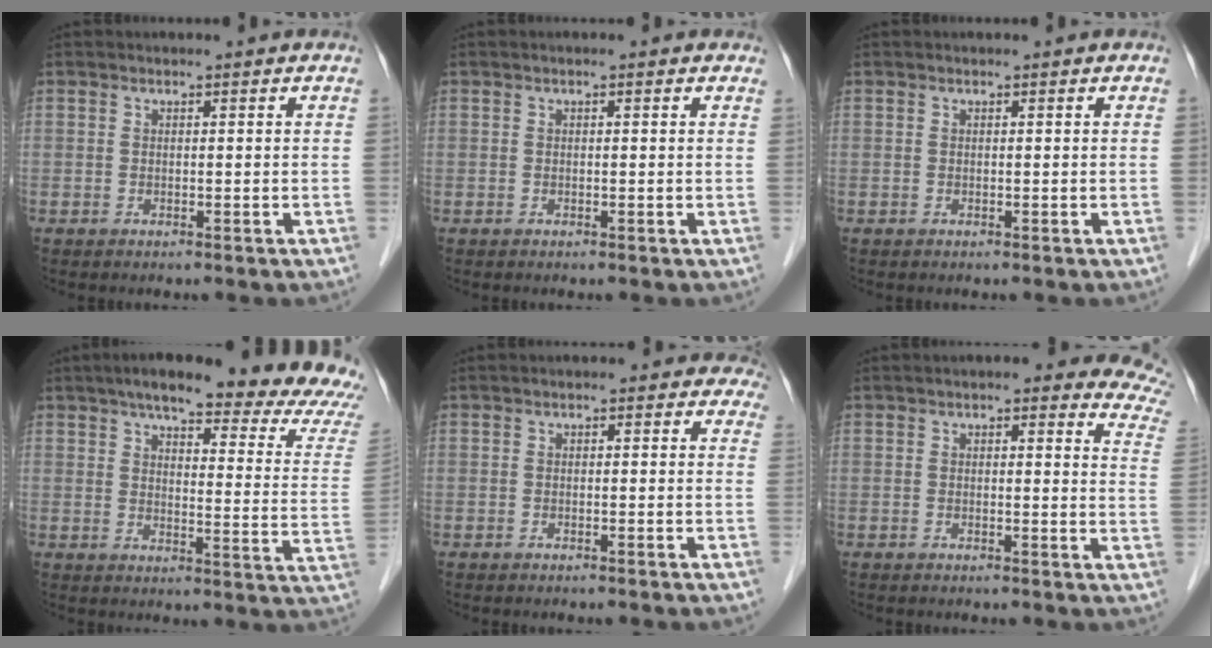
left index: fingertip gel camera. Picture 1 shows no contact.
{"total": 1.1, "force": [0.8, 0.4, 0.7], "torque": [-0.011, 0.009, 0.005]}
{"total": 0.0}
{"total": 23.3, "force": [19.7, 3.2, 12.1], "torque": [-0.154, -0.032, 0.227]}
{"total": 2.8, "force": [1.9, 1.6, 1.1], "torque": [0.012, 0.001, 0.004]}
{"total": 14.1, "force": [11.0, 4.0, 7.8], "torque": [-0.063, 0.001, 0.095]}